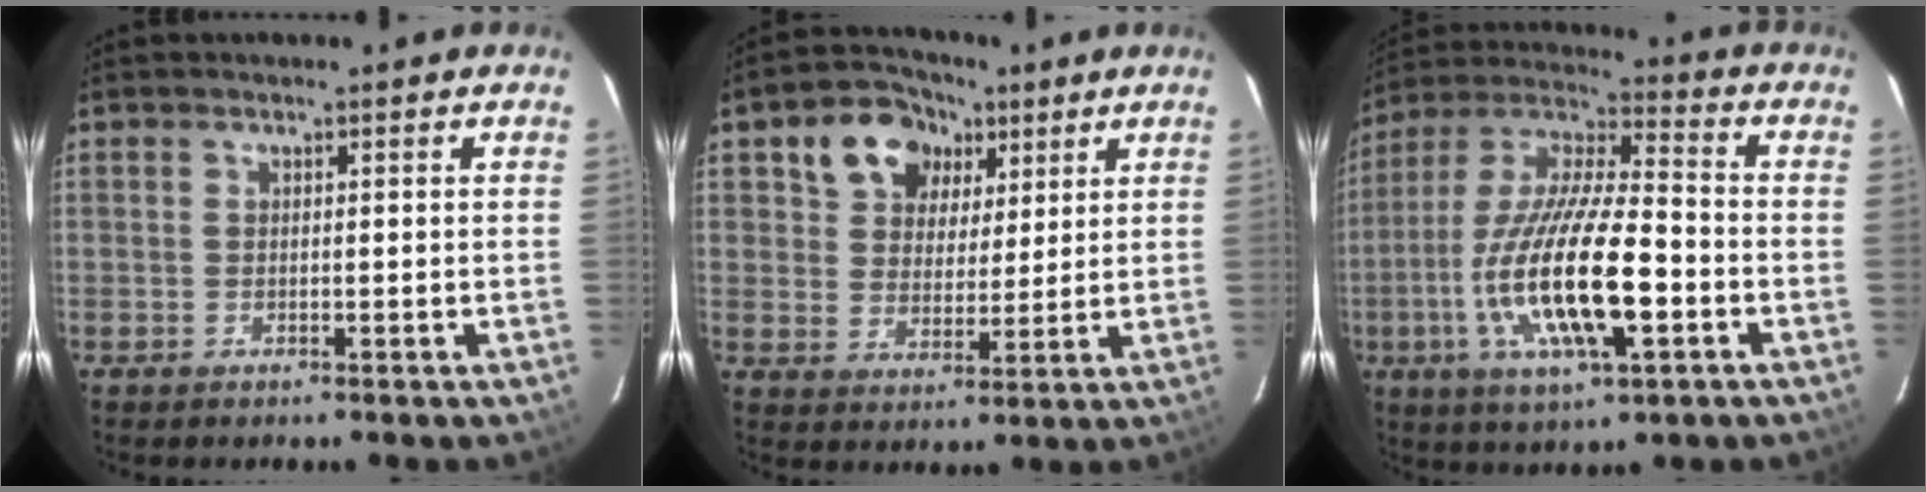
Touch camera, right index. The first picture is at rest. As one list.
[{"total": 10.9, "force": [5.3, 8.4, 4.6], "torque": [-0.101, 0.031, 0.093]}, {"total": 20.0, "force": [-5.6, 5.4, 18.4], "torque": [-0.363, -0.015, -0.103]}]